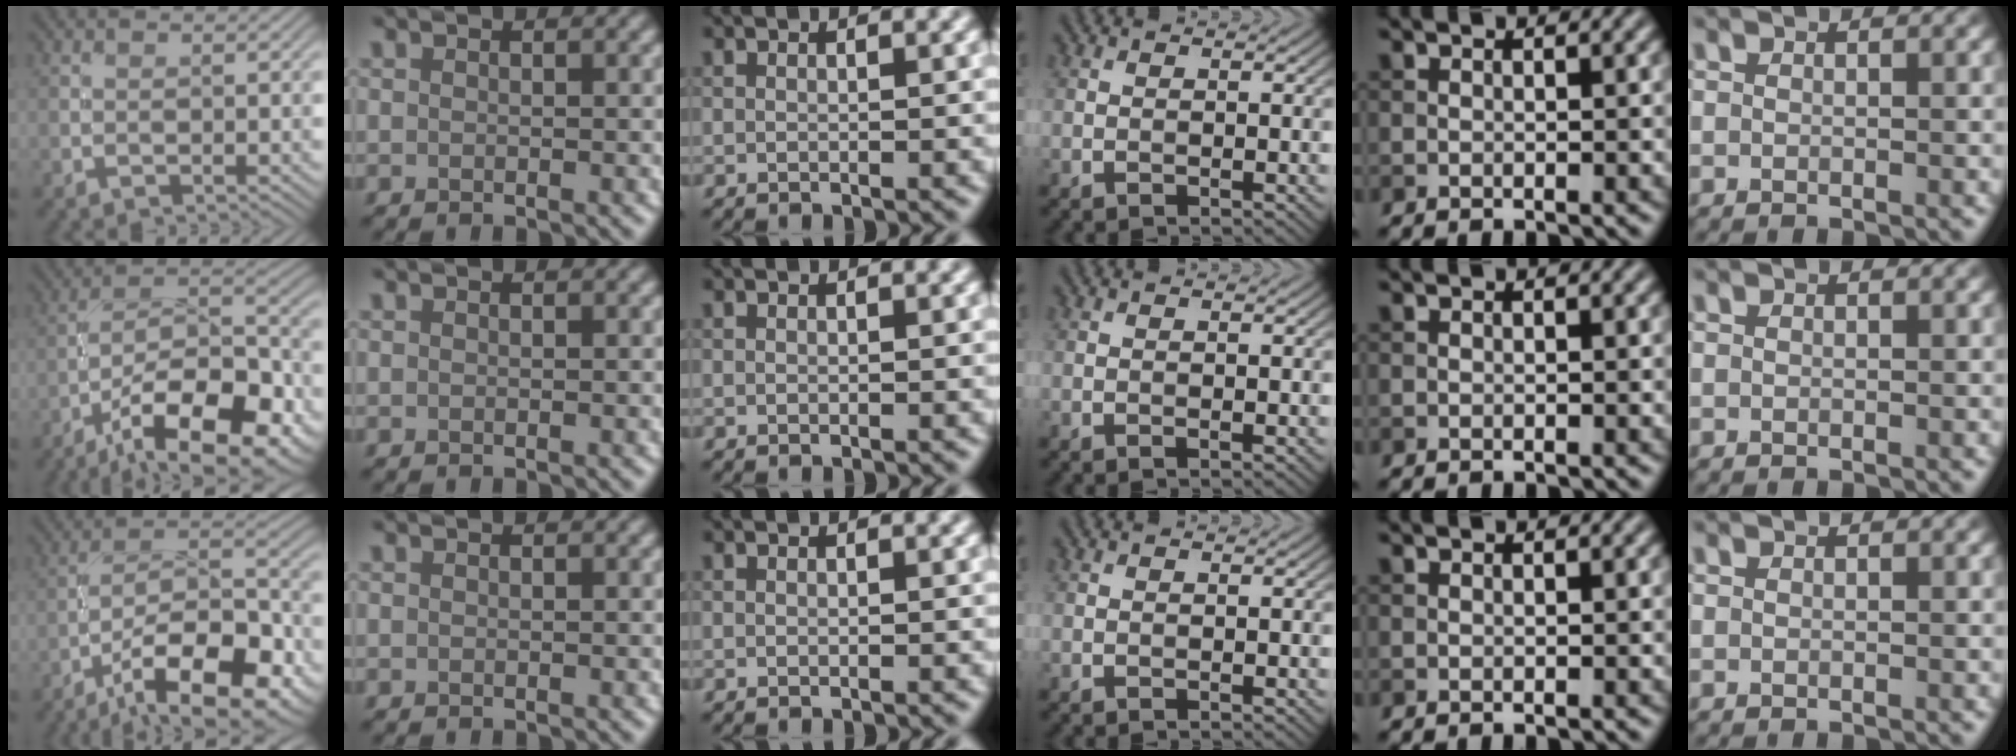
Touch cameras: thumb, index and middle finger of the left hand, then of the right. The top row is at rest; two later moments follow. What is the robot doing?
{"motion": "screw", "object": "medicine bottle"}